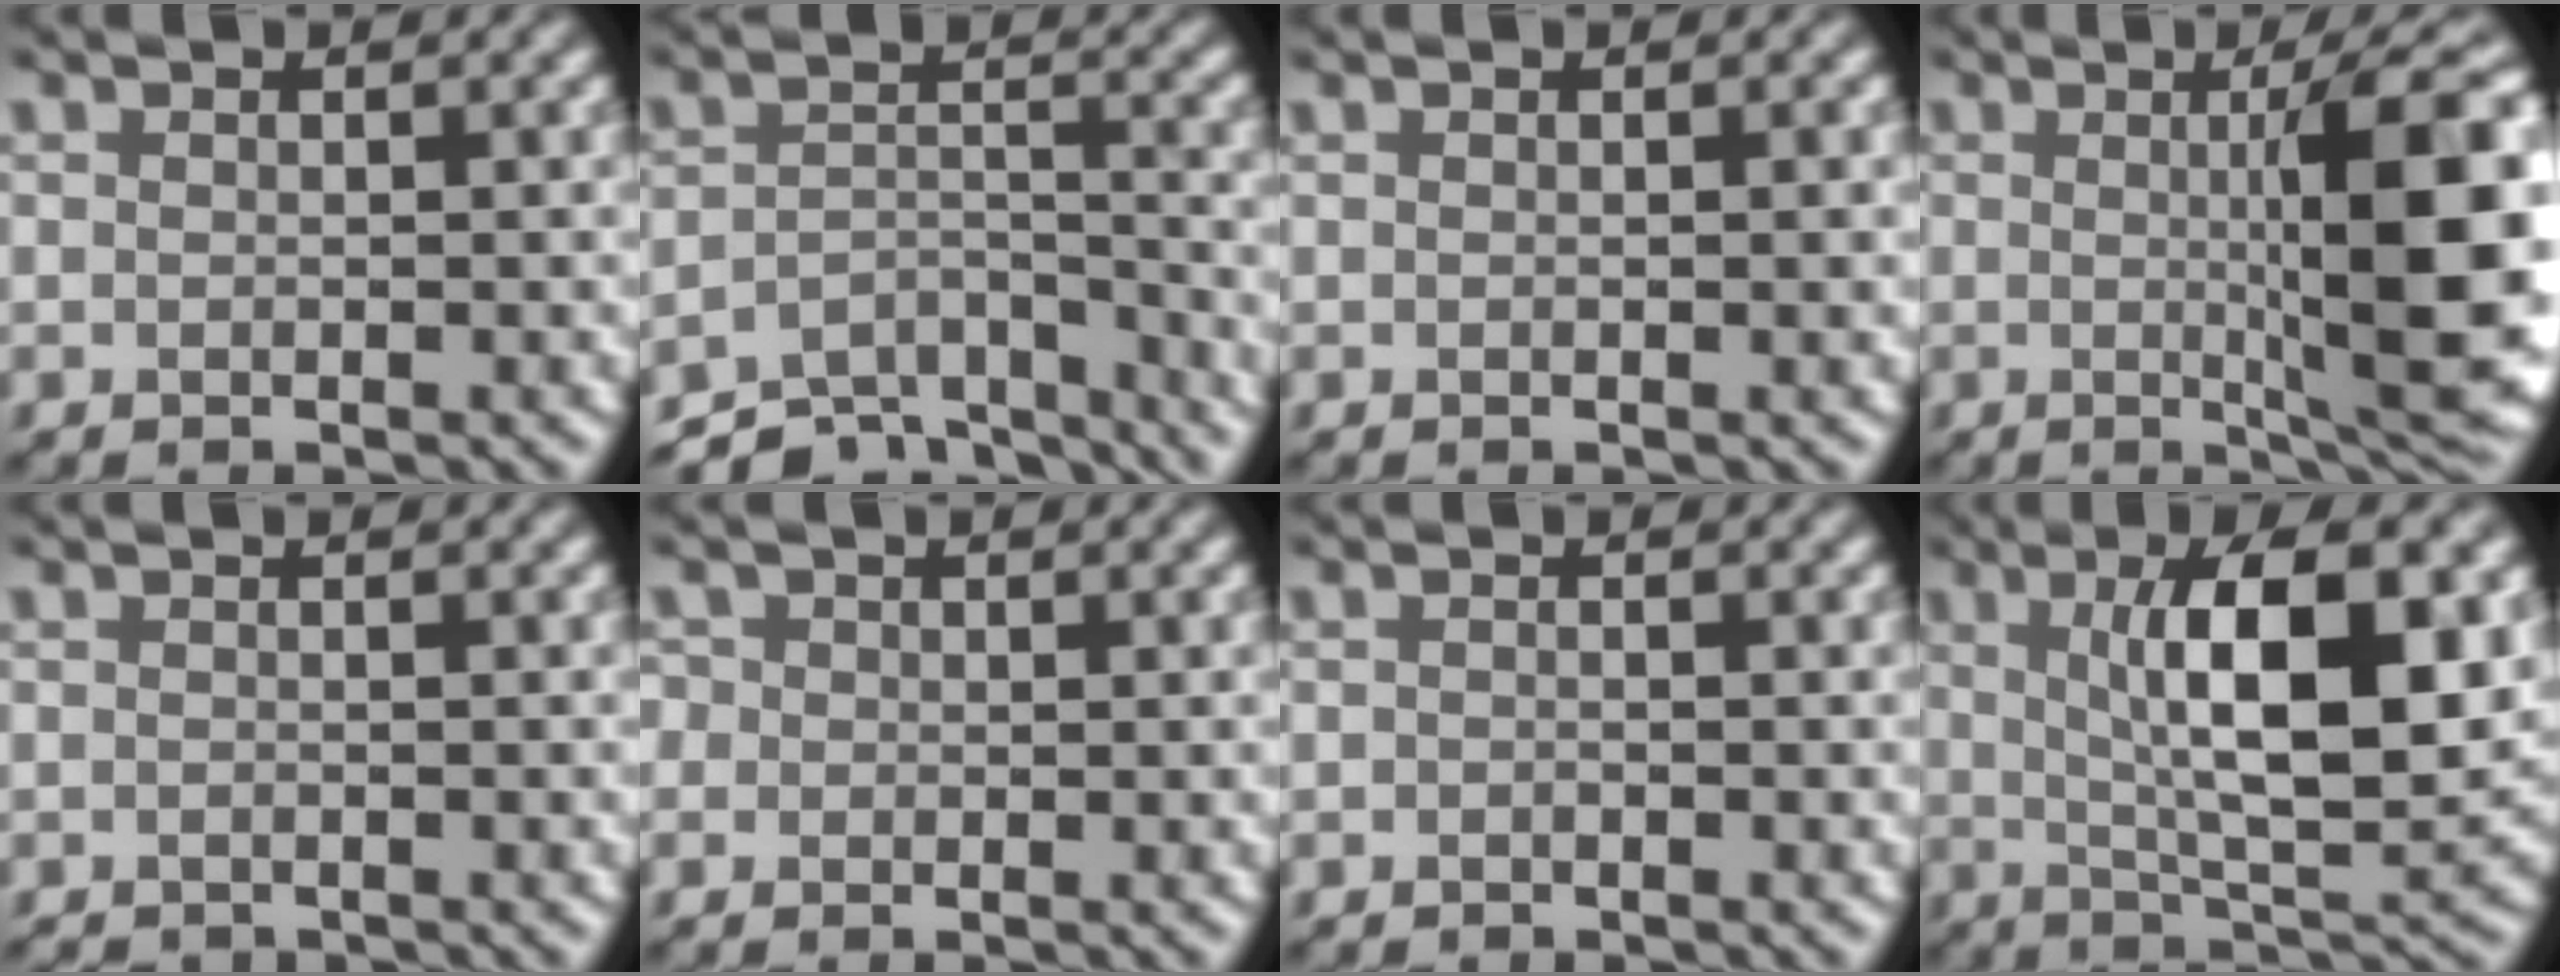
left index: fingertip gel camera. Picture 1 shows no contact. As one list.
[{"total": 8.6, "force": [-7.9, 2.5, 2.1], "torque": [-0.031, -0.003, -0.113]}, {"total": 0.9, "force": [0.3, 0.2, 0.9], "torque": [-0.015, 0.002, 0.003]}, {"total": 11.6, "force": [0.4, 2.3, 11.4], "torque": [-0.146, -0.001, 0.008]}, {"total": 0.7, "force": [-0.7, 0.1, 0.1], "torque": [0.000, -0.006, -0.014]}, {"total": 1.7, "force": [0.4, 1.5, 0.7], "torque": [-0.019, 0.006, 0.004]}, {"total": 0.5, "force": [-0.5, 0.2, 0.2], "torque": [-0.003, -0.002, -0.012]}, {"total": 10.9, "force": [2.1, 3.4, 10.1], "torque": [-0.155, 0.000, 0.034]}]